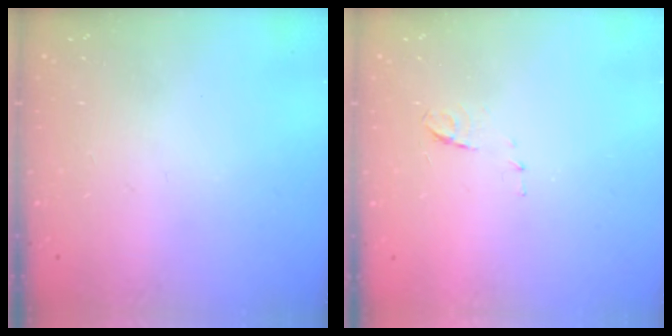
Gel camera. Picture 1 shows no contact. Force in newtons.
{"total": 6.2, "press": 6.2, "slide": 0.5}